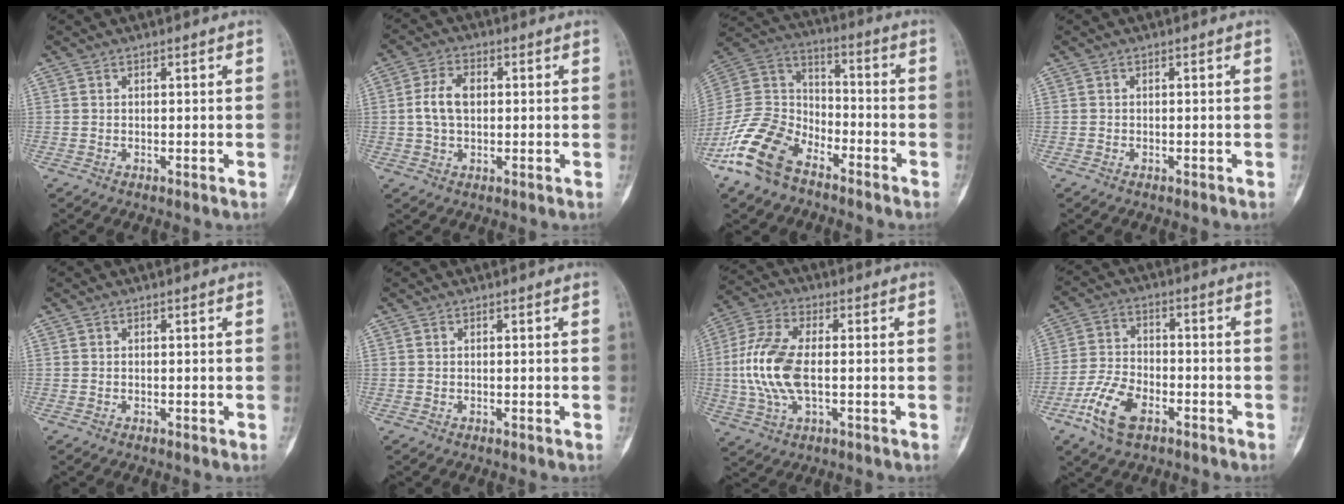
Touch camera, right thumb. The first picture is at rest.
{"total": 5.9, "force": [0.5, 3.7, 4.6], "torque": [-0.093, 0.015, 0.008]}
{"total": 15.6, "force": [-10.2, 8.8, 7.9], "torque": [-0.156, 0.068, -0.203]}
{"total": 0.0}
{"total": 0.0}
{"total": 0.0}
{"total": 14.7, "force": [-0.7, 6.8, 13.0], "torque": [-0.299, 0.013, -0.016]}
{"total": 9.9, "force": [-5.2, 5.3, 6.5], "torque": [-0.135, 0.020, -0.099]}